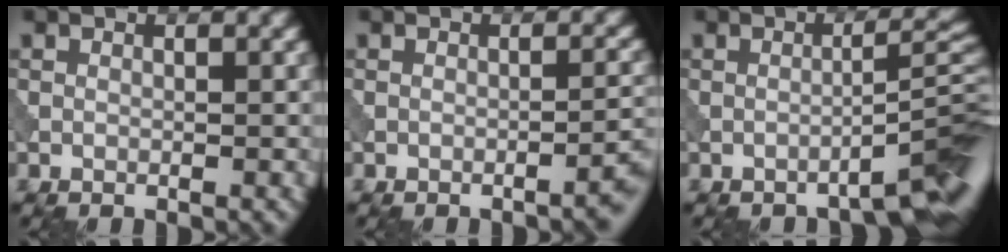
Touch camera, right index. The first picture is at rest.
{"total": 2.5, "force": [-1.4, 0.6, 2.0], "torque": [-0.018, 0.012, -0.026]}
{"total": 5.5, "force": [-3.7, 0.8, 4.0], "torque": [-0.043, 0.024, -0.057]}